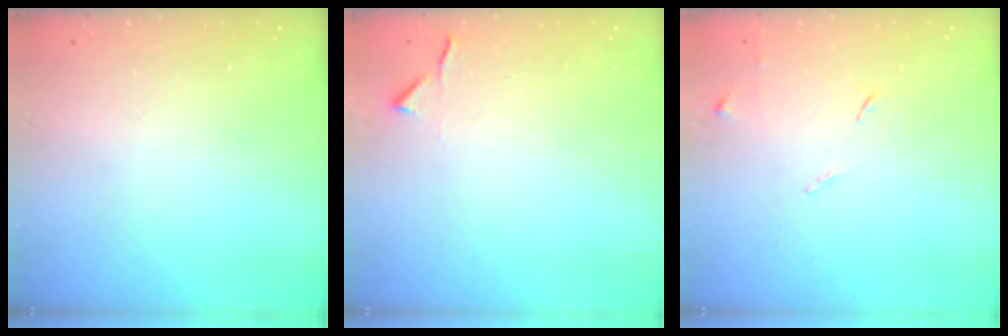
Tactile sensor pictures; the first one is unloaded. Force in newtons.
{"total": 4.2, "press": 4.1, "slide": 0.6}
{"total": 6.3, "press": 6.3, "slide": 0.6}